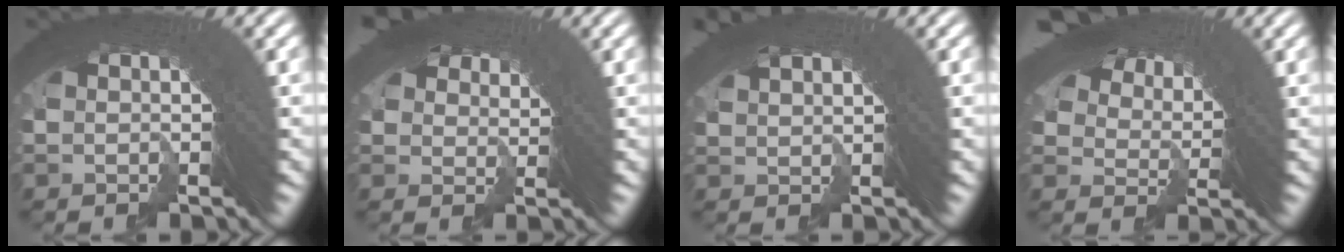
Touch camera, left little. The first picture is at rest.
{"total": 2.3, "force": [0.4, 2.3, 0.0], "torque": [0.009, -0.029, 0.017]}
{"total": 1.1, "force": [0.9, -0.2, 0.6], "torque": [0.006, 0.001, 0.021]}
{"total": 4.2, "force": [3.1, 1.8, 2.1], "torque": [-0.038, -0.006, 0.060]}